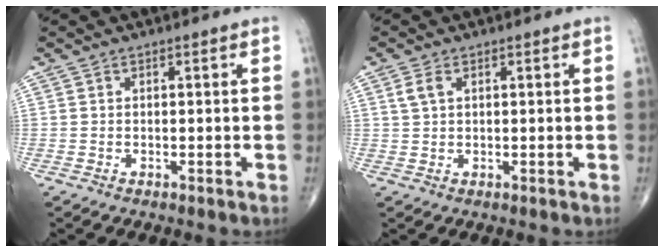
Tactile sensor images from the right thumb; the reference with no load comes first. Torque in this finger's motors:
{"motor_torque": [-0.50, 0.02, -0.12, 0.16, 0.10]}